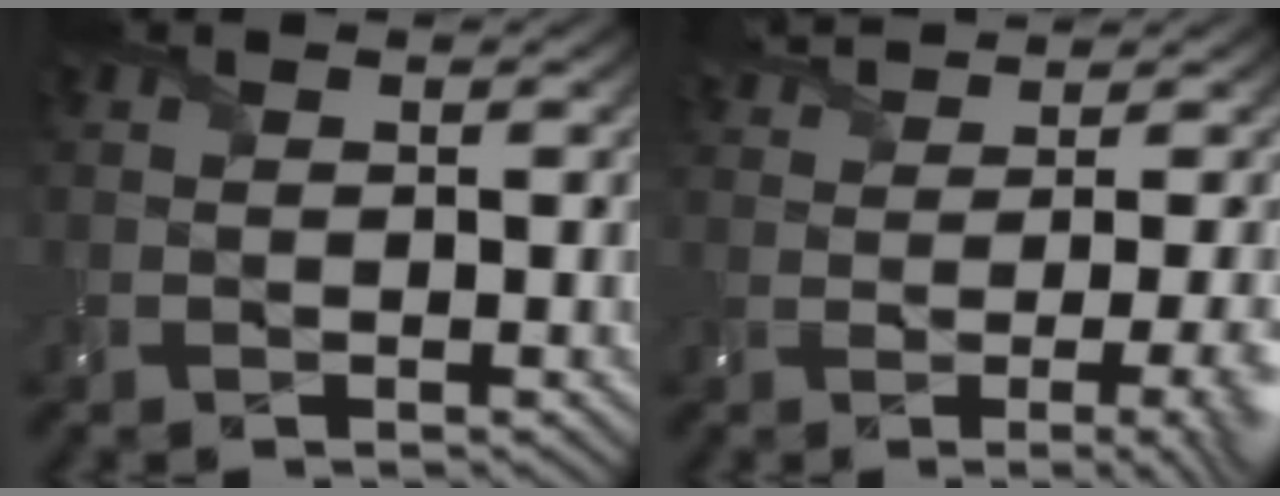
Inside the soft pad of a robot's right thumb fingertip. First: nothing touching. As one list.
[{"total": 8.6, "force": [2.4, 2.5, 7.8], "torque": [-0.090, 0.024, 0.041]}]